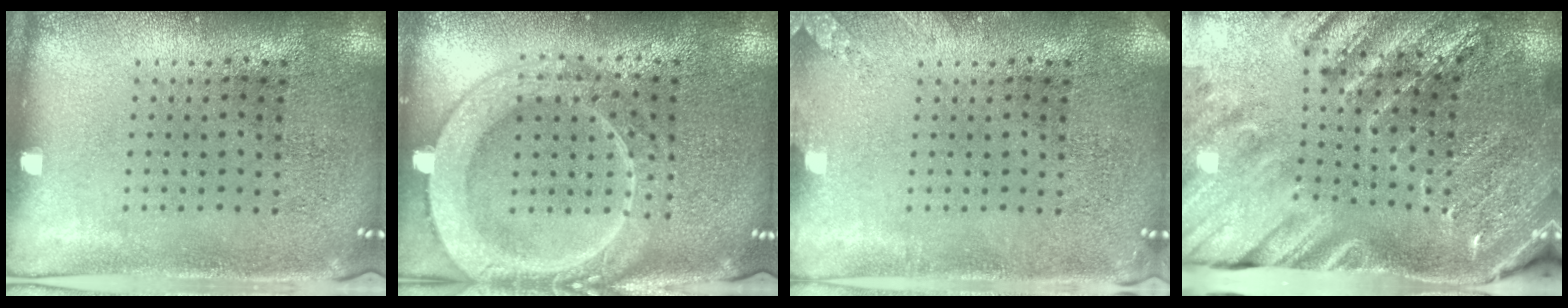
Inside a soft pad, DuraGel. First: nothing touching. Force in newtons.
{"total": 4.1, "press": 4.1, "slide": 0.6}
{"total": 1.3, "press": 1.3, "slide": 0.2}
{"total": 3.1, "press": 3.0, "slide": 0.5}